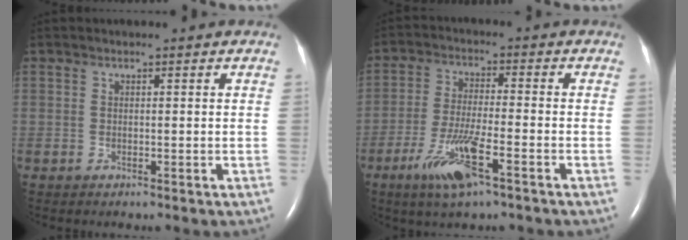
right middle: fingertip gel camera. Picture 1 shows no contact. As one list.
[{"total": 8.8, "force": [-4.8, 1.0, 7.4], "torque": [-0.153, -0.018, -0.086]}]